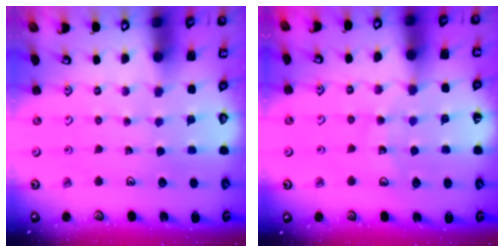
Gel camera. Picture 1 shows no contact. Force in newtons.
{"total": 10.9, "press": 10.4, "slide": 3.4}